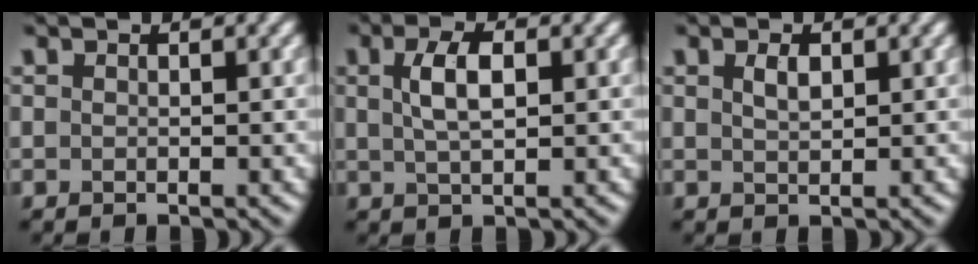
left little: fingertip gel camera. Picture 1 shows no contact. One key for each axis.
{"total": 3.4, "fx": 0.8, "fy": 1.4, "fz": 3.0, "tx": -0.063, "ty": 0.005, "tz": 0.016}
{"total": 1.5, "fx": 0.7, "fy": 0.7, "fz": 1.2, "tx": -0.025, "ty": 0.001, "tz": 0.016}